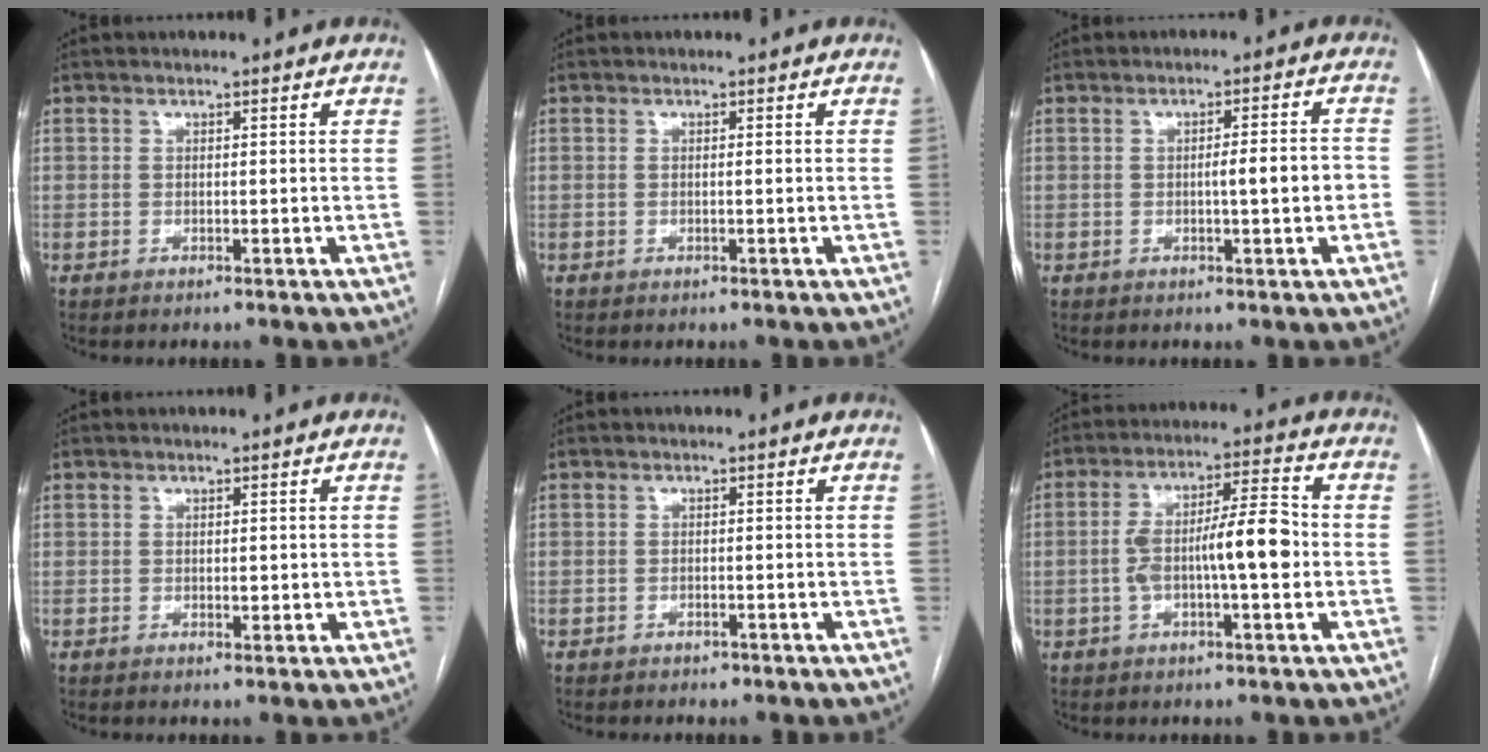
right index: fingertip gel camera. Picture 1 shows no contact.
{"total": 0.5, "force": [0.0, 0.0, 0.5], "torque": [-0.011, 0.000, 0.000]}
{"total": 4.4, "force": [-0.8, 0.3, 4.3], "torque": [-0.064, 0.005, -0.010]}
{"total": 1.5, "force": [0.1, 0.9, 1.1], "torque": [-0.013, -0.001, 0.003]}
{"total": 0.9, "force": [-0.7, 0.5, 0.2], "torque": [-0.007, 0.001, -0.008]}
{"total": 10.7, "force": [-1.2, 2.1, 10.4], "torque": [-0.183, 0.023, -0.021]}